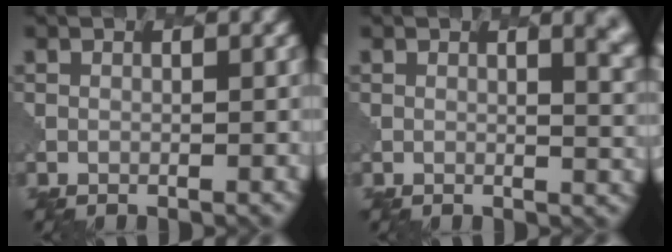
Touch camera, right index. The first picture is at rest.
{"total": 4.2, "force": [1.8, 2.0, 3.2], "torque": [-0.006, 0.003, 0.019]}